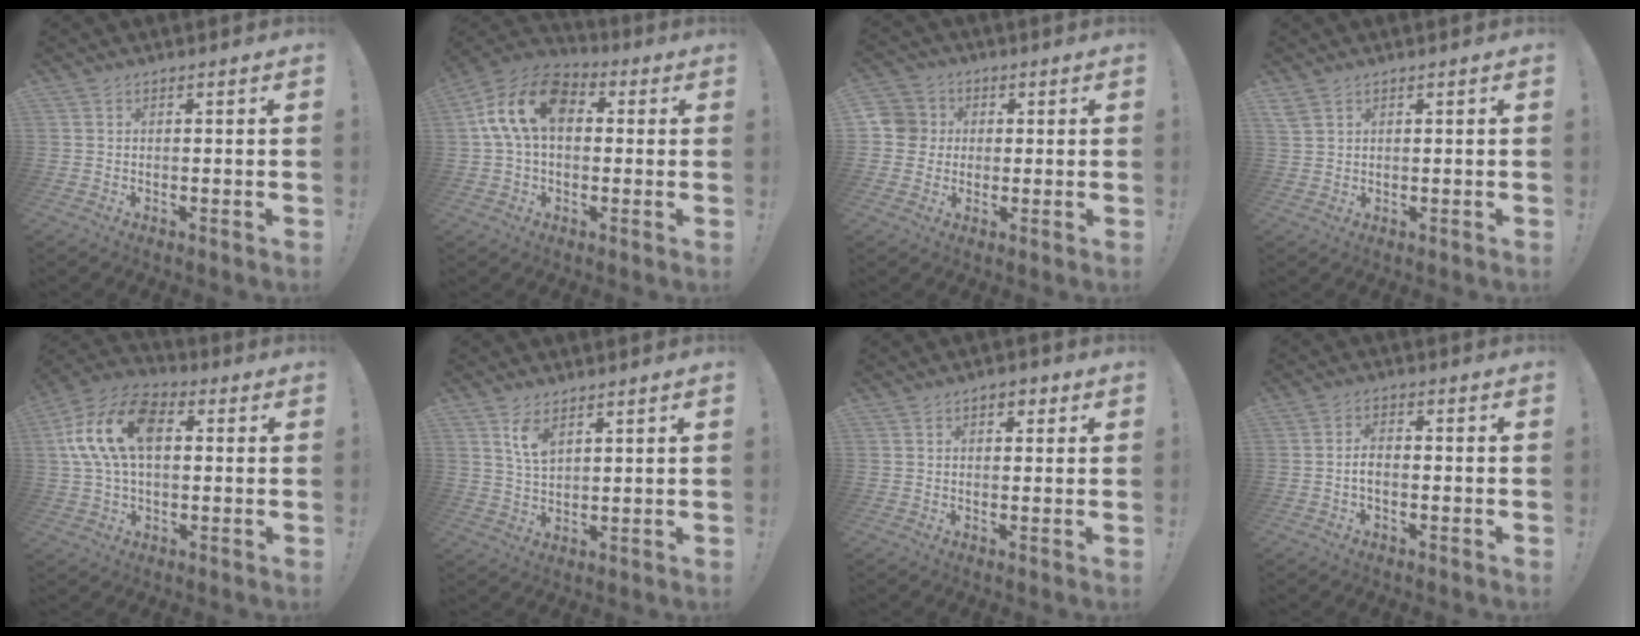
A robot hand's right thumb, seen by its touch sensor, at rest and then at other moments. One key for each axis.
{"total": 16.4, "fx": 3.7, "fy": 10.5, "fz": 12.1, "tx": -0.221, "ty": 0.014, "tz": 0.066}
{"total": 7.0, "fx": 0.4, "fy": 6.9, "fz": 1.4, "tx": -0.022, "ty": 0.012, "tz": 0.010}
{"total": 2.8, "fx": 2.0, "fy": 1.5, "fz": 1.3, "tx": -0.019, "ty": -0.006, "tz": 0.038}
{"total": 17.7, "fx": 3.7, "fy": 11.2, "fz": 13.2, "tx": -0.261, "ty": 0.012, "tz": 0.065}
{"total": 6.3, "fx": 3.9, "fy": 3.1, "fz": 3.9, "tx": -0.068, "ty": -0.017, "tz": 0.069}
{"total": 3.1, "fx": 1.2, "fy": 2.0, "fz": 2.0, "tx": -0.025, "ty": 0.002, "tz": 0.018}
{"total": 3.3, "fx": -0.6, "fy": 1.7, "fz": 2.7, "tx": -0.054, "ty": 0.004, "tz": -0.013}